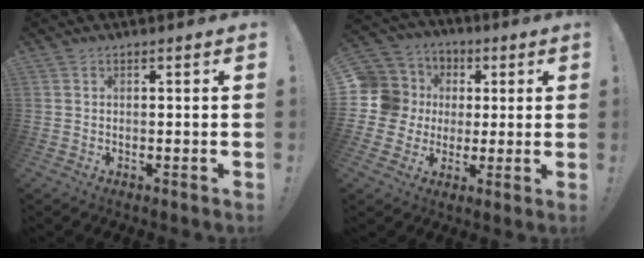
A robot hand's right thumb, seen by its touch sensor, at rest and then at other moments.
{"total": 12.5, "force": [1.5, 11.7, 4.0], "torque": [-0.074, -0.005, 0.046]}